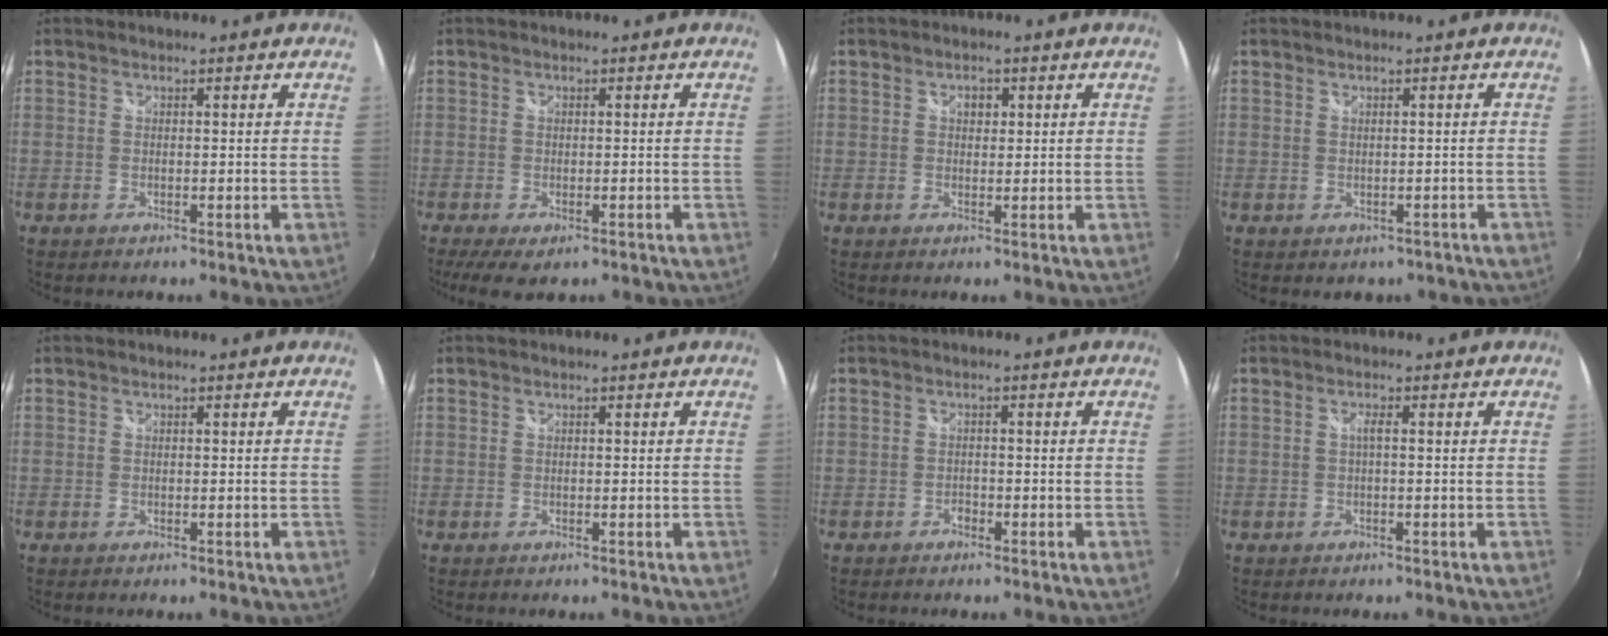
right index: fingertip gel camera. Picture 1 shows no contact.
{"total": 5.9, "force": [-3.6, 2.6, 3.9], "torque": [-0.083, -0.028, -0.056]}
{"total": 1.9, "force": [0.5, 1.4, 1.1], "torque": [-0.014, 0.005, 0.007]}
{"total": 1.8, "force": [-0.7, 1.5, 0.6], "torque": [-0.009, -0.001, -0.003]}
{"total": 0.0}
{"total": 0.0}
{"total": 1.2, "force": [-1.0, 0.7, 0.2], "torque": [-0.005, 0.000, -0.017]}
{"total": 1.1, "force": [-0.1, -0.1, 1.1], "torque": [-0.018, 0.003, -0.005]}